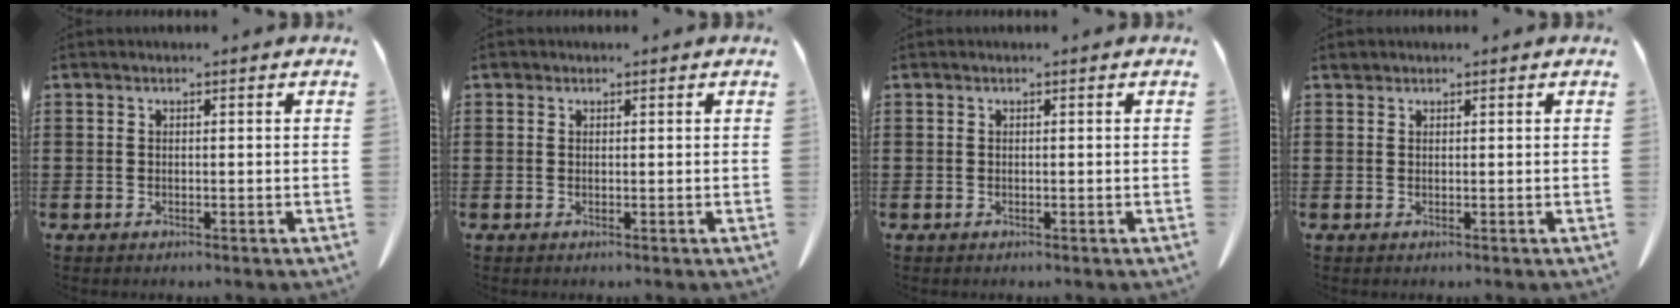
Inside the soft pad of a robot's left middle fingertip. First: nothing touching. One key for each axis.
{"total": 0.6, "fx": 0.3, "fy": 0.5, "fz": 0.1, "tx": -0.005, "ty": 0.005, "tz": 0.005}
{"total": 0.0}
{"total": 0.6, "fx": 0.5, "fy": 0.3, "fz": 0.1, "tx": -0.004, "ty": 0.002, "tz": 0.010}